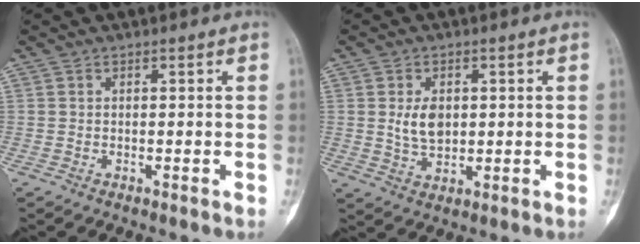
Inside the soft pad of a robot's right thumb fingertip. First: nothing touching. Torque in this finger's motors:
{"motor_torque": [0.37, 0.25, 0.29, -0.14, 0.03]}